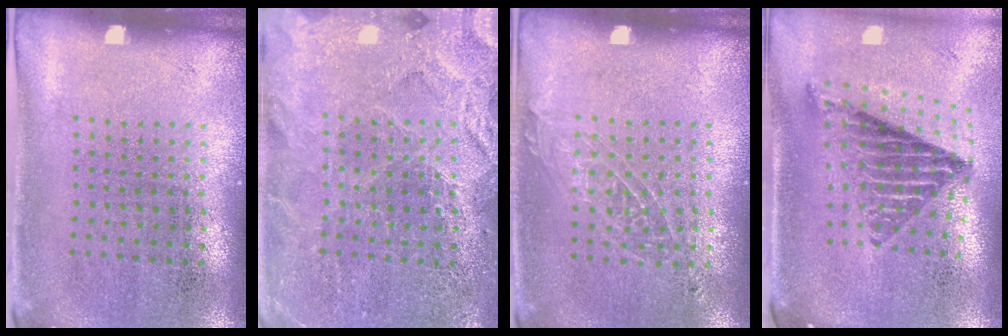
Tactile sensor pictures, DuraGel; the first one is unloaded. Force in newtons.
{"total": 4.9, "press": 4.8, "slide": 0.6}
{"total": 1.0, "press": 1.0, "slide": 0.3}
{"total": 1.5, "press": 1.3, "slide": 0.9}